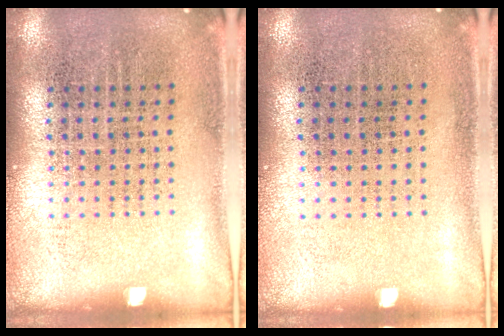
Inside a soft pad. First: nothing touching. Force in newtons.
{"total": 0.0}